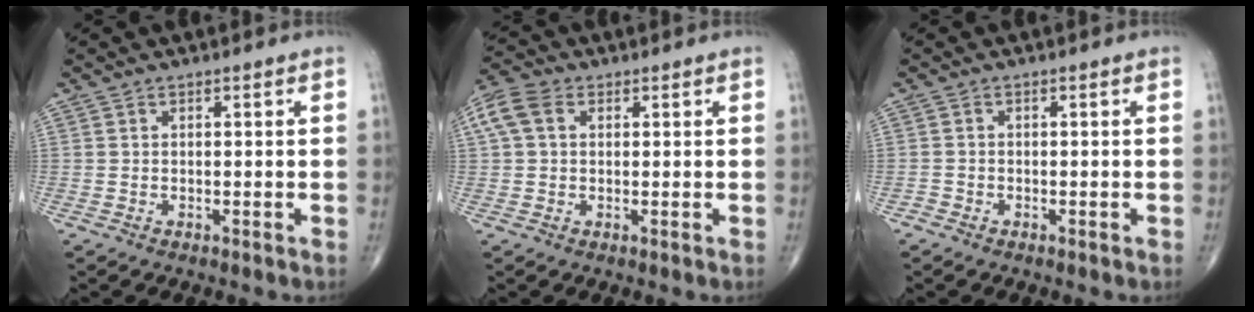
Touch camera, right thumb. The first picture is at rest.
{"total": 6.7, "force": [1.8, 4.8, 4.4], "torque": [-0.104, 0.024, 0.032]}
{"total": 0.9, "force": [-0.7, 0.6, 0.0], "torque": [-0.001, 0.001, -0.020]}